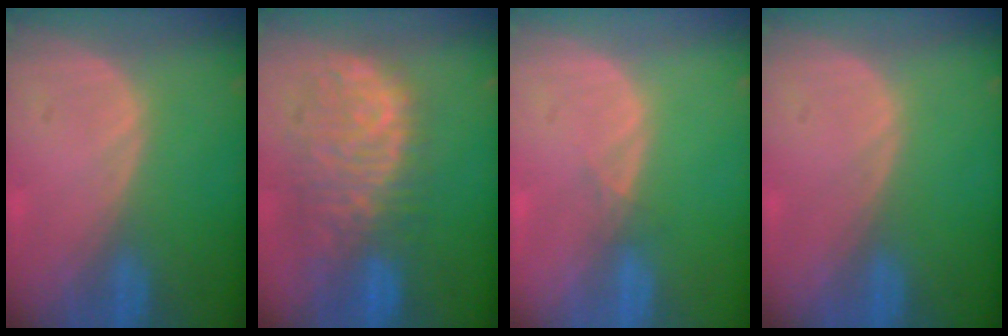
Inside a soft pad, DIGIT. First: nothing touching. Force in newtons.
{"total": 11.0, "press": 9.6, "slide": 5.4}
{"total": 0.7, "press": 0.7, "slide": 0.2}
{"total": 0.0}